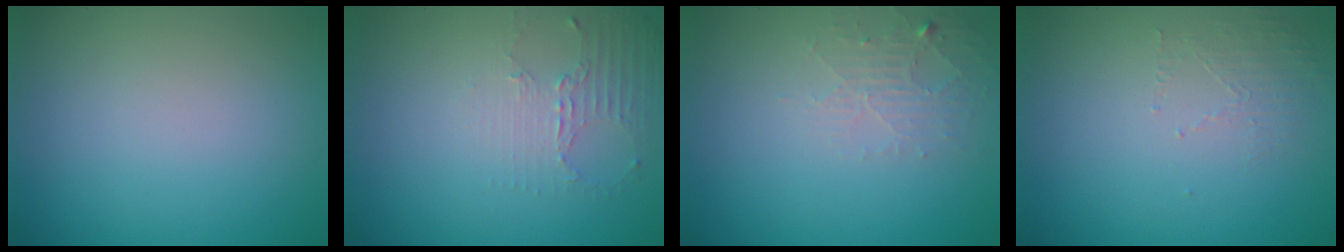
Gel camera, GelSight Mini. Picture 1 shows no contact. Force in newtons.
{"total": 2.2, "press": 1.6, "slide": 1.5}
{"total": 1.9, "press": 1.9, "slide": 0.3}
{"total": 1.4, "press": 0.4, "slide": 1.4}